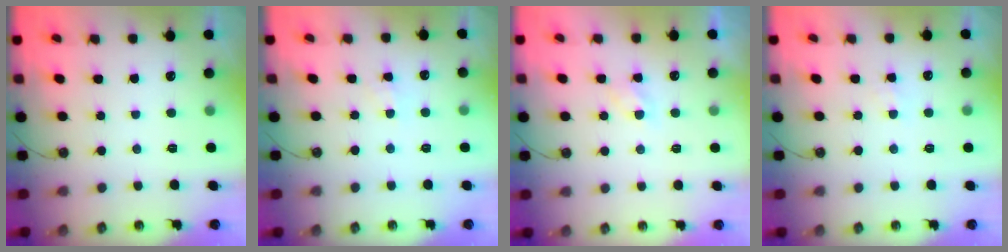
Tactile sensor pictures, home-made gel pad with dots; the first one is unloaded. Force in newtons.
{"total": 2.8, "press": 2.8, "slide": 0.5}
{"total": 3.1, "press": 3.0, "slide": 0.5}
{"total": 4.0, "press": 3.9, "slide": 0.6}